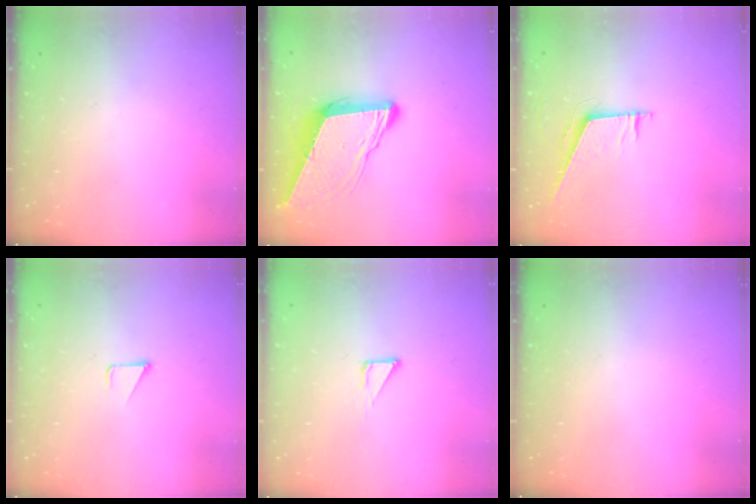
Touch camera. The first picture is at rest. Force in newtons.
{"total": 10.5, "press": 9.9, "slide": 3.6}
{"total": 6.3, "press": 6.3, "slide": 0.7}
{"total": 1.2, "press": 1.2, "slide": 0.1}
{"total": 3.1, "press": 3.1, "slide": 0.2}
{"total": 0.0}